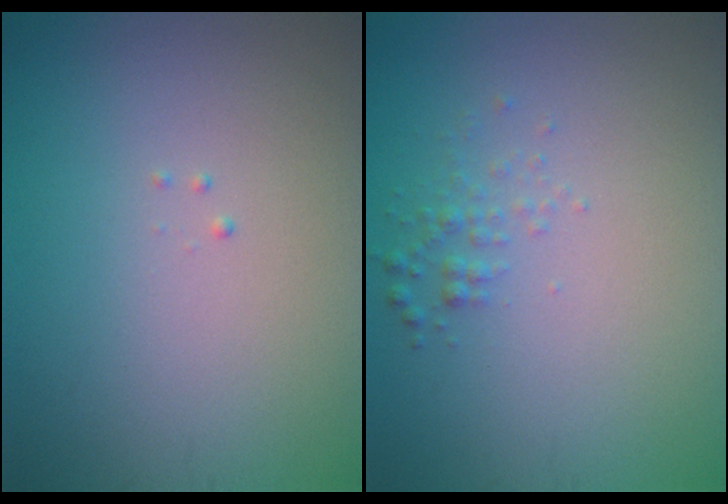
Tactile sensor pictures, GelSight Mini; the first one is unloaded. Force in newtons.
{"total": 1.1, "press": 1.1, "slide": 0.0}